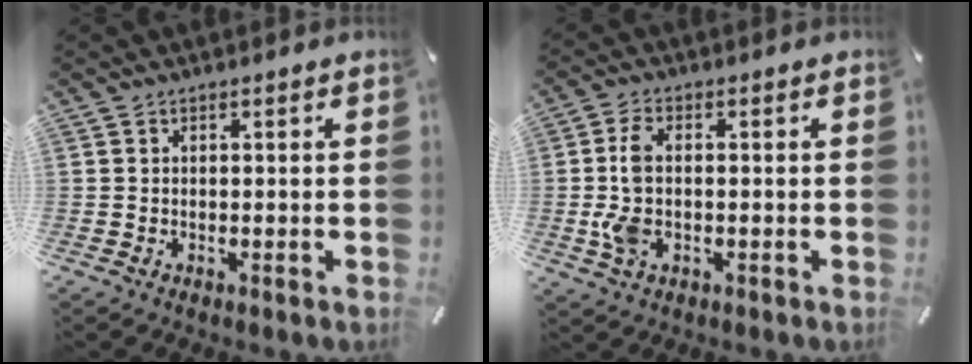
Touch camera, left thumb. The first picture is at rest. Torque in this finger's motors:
{"motor_torque": [2.03, 1.89, 1.15, -1.17, 0.43]}